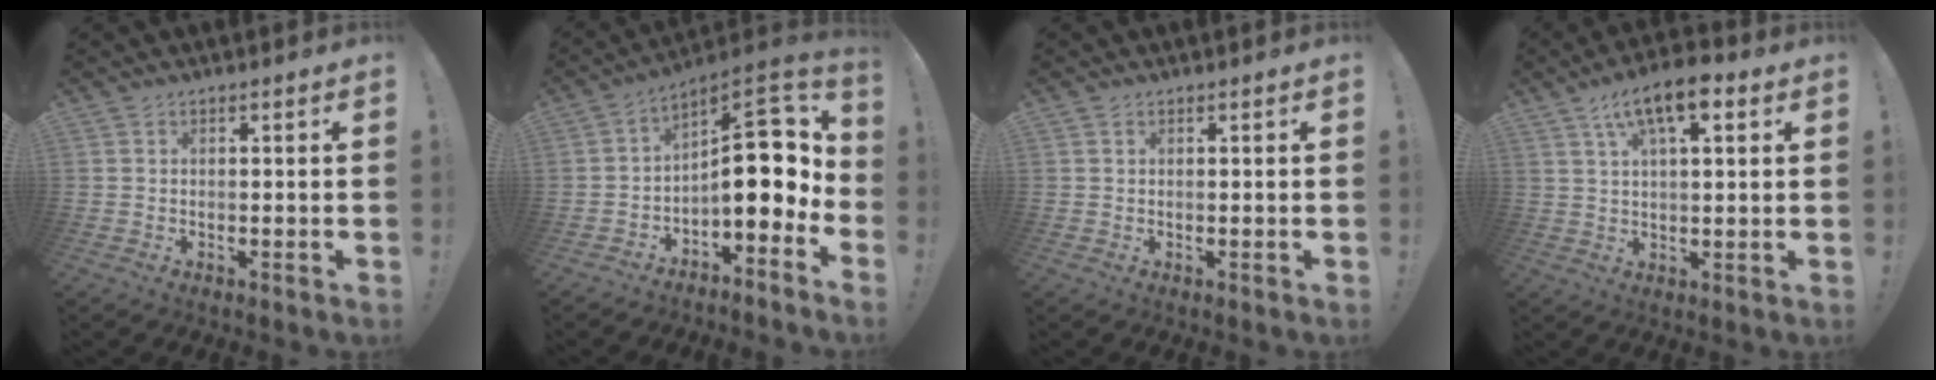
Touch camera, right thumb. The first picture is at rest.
{"total": 15.5, "force": [0.4, 7.5, 13.5], "torque": [-0.169, -0.009, 0.012]}
{"total": 0.0}
{"total": 10.8, "force": [5.2, 4.0, 8.6], "torque": [-0.135, -0.015, 0.091]}